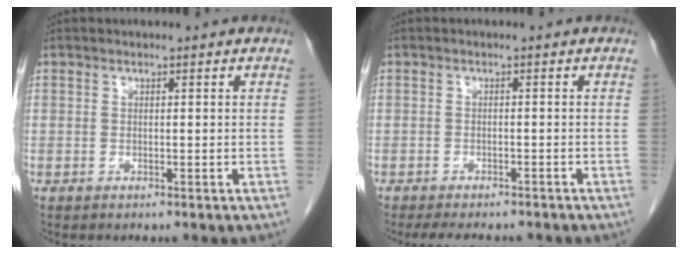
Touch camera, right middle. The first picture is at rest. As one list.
[{"total": 7.4, "force": [-6.4, 2.3, 2.9], "torque": [-0.040, -0.006, -0.085]}]